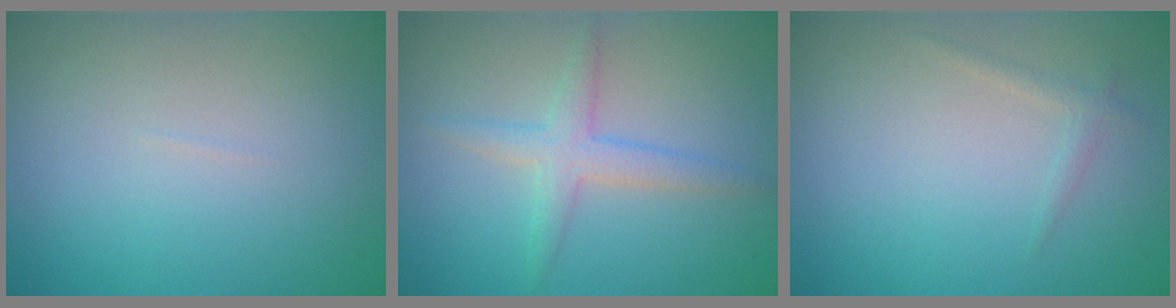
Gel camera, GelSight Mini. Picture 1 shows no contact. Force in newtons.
{"total": 2.7, "press": 2.7, "slide": 0.1}
{"total": 0.9, "press": 0.9, "slide": 0.0}